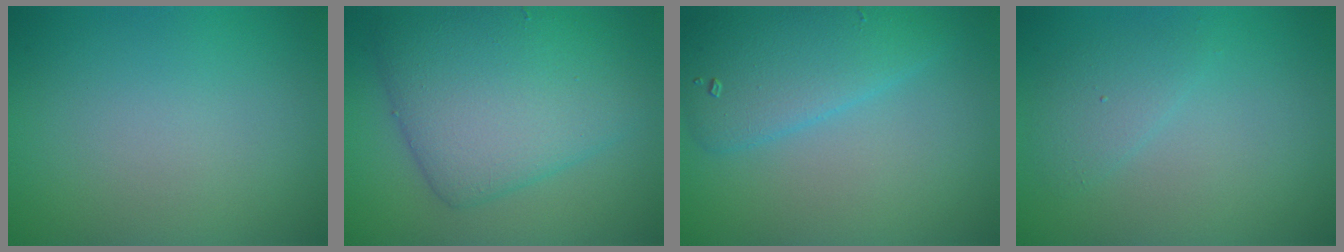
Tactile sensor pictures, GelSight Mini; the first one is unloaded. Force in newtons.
{"total": 8.2, "press": 8.2, "slide": 0.0}
{"total": 4.5, "press": 4.5, "slide": 0.2}
{"total": 1.7, "press": 1.7, "slide": 0.2}